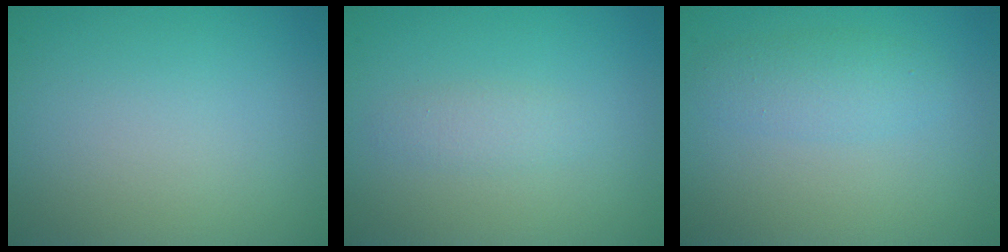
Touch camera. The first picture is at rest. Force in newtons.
{"total": 1.3, "press": 1.3, "slide": 0.0}
{"total": 2.3, "press": 2.3, "slide": 0.0}